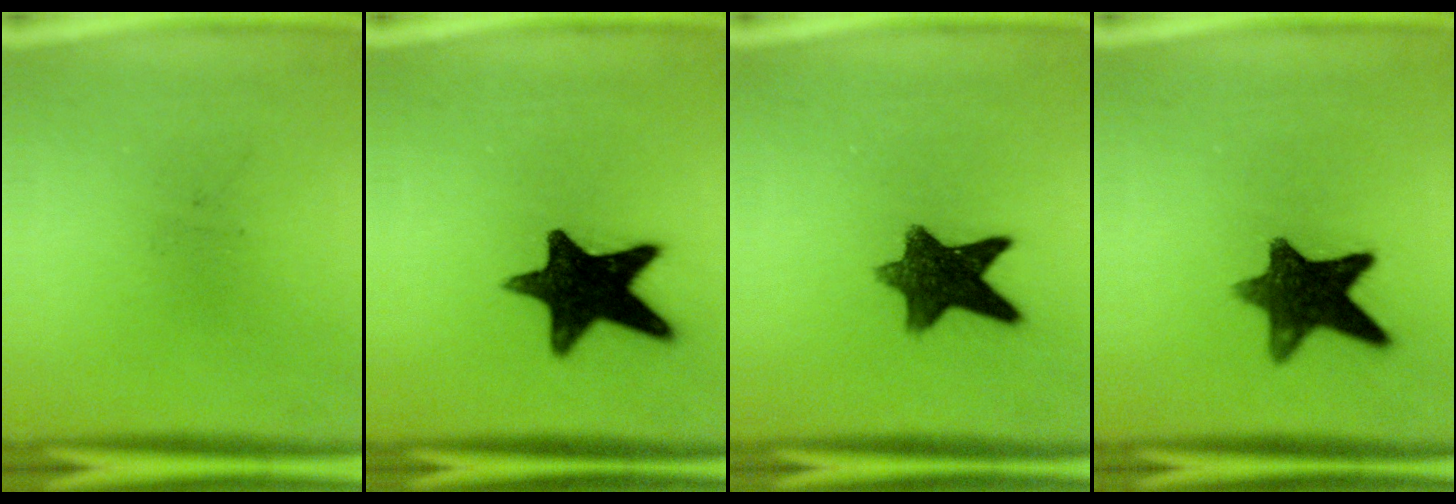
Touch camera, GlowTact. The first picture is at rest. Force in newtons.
{"total": 16.1}
{"total": 10.5}
{"total": 11.4}